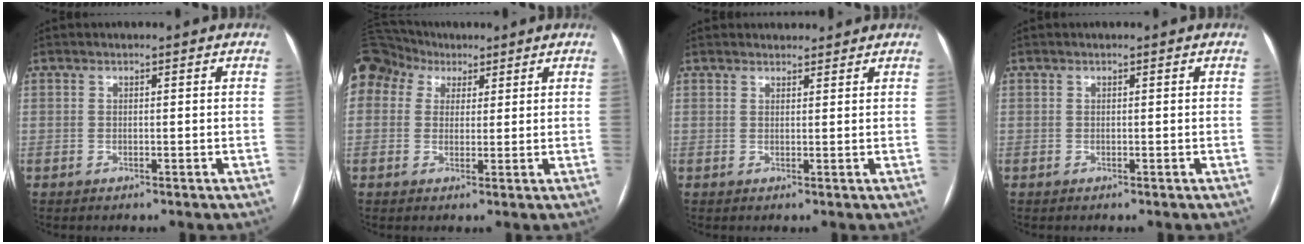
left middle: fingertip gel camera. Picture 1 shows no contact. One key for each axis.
{"total": 15.1, "fx": 7.7, "fy": 11.6, "fz": 5.7, "tx": -0.178, "ty": 0.084, "tz": 0.148}
{"total": 3.4, "fx": 3.2, "fy": 1.1, "fz": 0.3, "tx": -0.002, "ty": 0.020, "tz": 0.044}
{"total": 0.0}